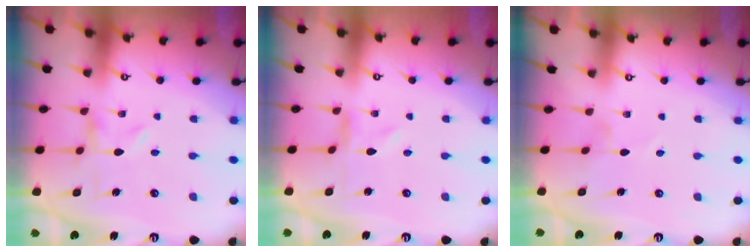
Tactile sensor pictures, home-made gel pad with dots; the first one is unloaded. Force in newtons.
{"total": 0.0}
{"total": 0.9, "press": 0.9, "slide": 0.2}